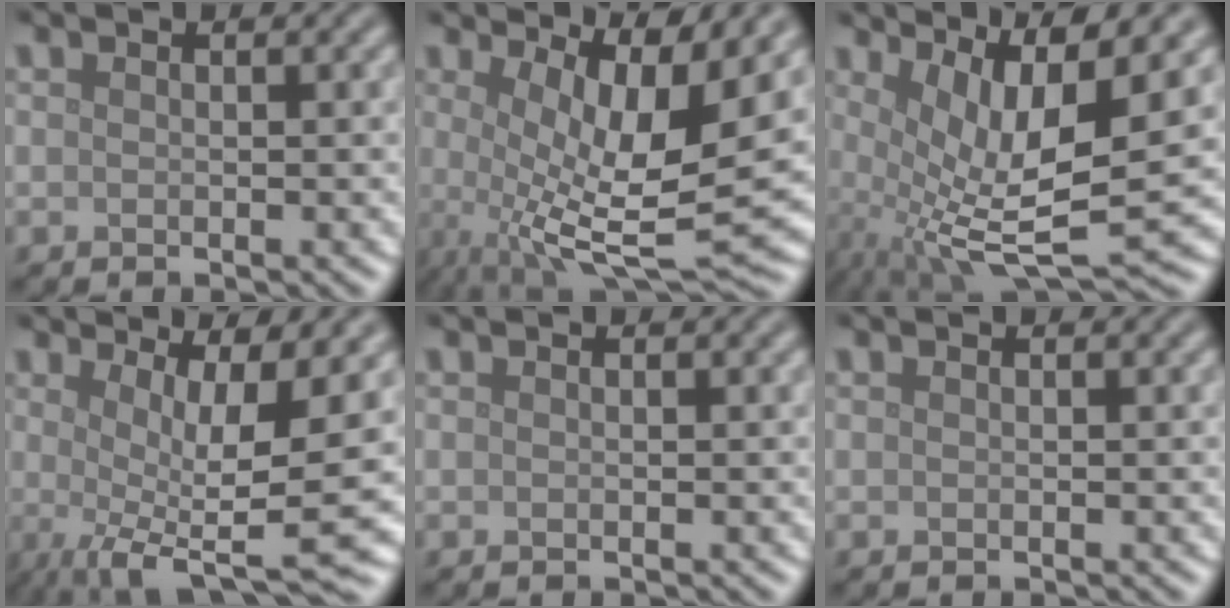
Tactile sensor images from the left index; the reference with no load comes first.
{"total": 10.7, "force": [1.7, 3.4, 10.0], "torque": [-0.161, -0.015, 0.034]}
{"total": 10.7, "force": [1.5, 3.0, 10.1], "torque": [-0.180, -0.004, 0.036]}
{"total": 9.0, "force": [0.0, 2.3, 8.7], "torque": [-0.131, -0.008, 0.000]}
{"total": 0.0}
{"total": 0.0}